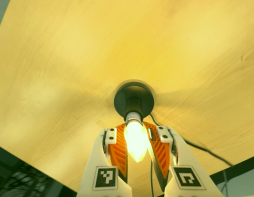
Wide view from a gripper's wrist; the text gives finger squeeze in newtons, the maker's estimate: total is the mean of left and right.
{"total": 22.6, "left": 20.4, "right": 24.8}